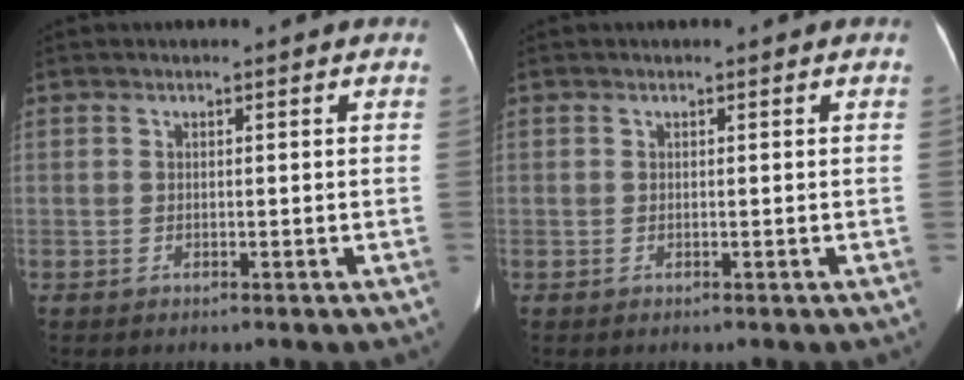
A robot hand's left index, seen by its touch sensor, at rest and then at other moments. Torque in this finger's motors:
{"motor_torque": [-0.05, 0.05, 0.00, 0.00]}